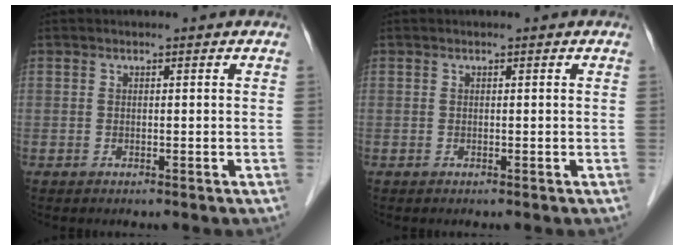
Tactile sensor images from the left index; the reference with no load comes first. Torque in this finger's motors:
{"motor_torque": [-0.07, -0.03, 0.02, 0.00]}